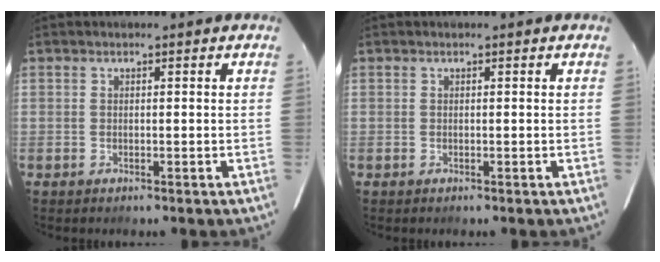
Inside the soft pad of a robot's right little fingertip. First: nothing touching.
{"total": 0.0}